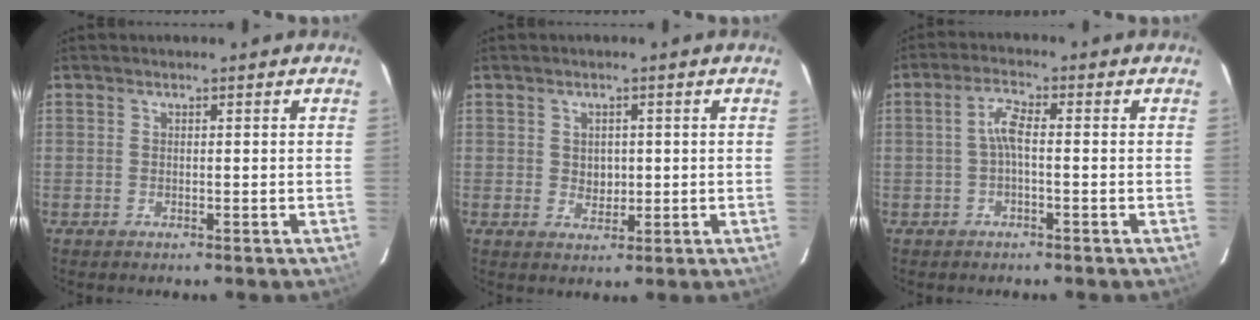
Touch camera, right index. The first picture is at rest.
{"total": 2.9, "force": [0.2, 2.5, 1.4], "torque": [-0.021, 0.001, 0.006]}
{"total": 3.3, "force": [-0.6, 0.8, 3.2], "torque": [-0.067, 0.010, -0.013]}